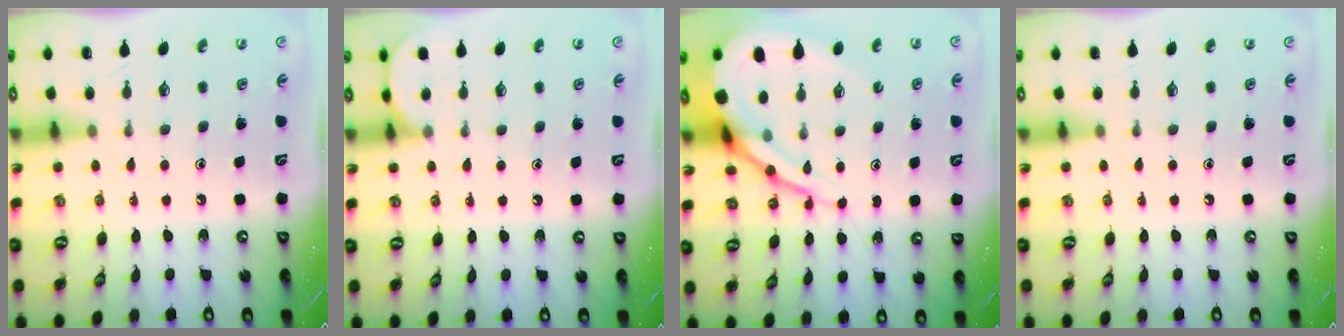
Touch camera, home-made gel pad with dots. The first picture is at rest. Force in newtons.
{"total": 4.7, "press": 4.6, "slide": 0.6}
{"total": 15.2, "press": 15.1, "slide": 1.5}
{"total": 0.0}